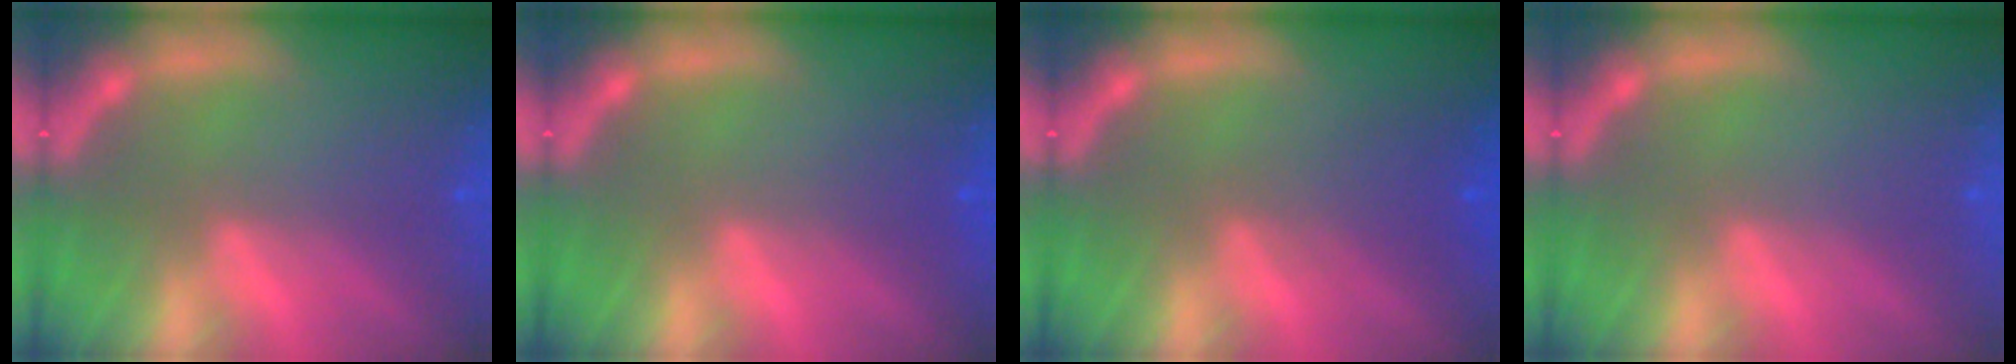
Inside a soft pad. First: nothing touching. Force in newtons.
{"total": 0.9}
{"total": 2.5}
{"total": 0.0}